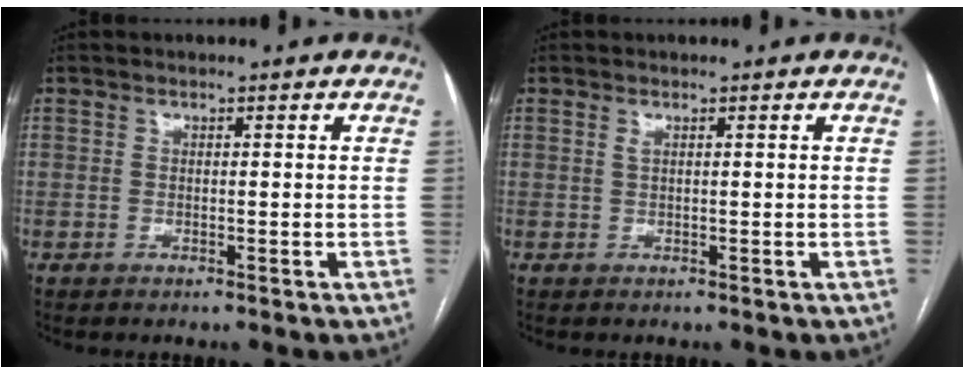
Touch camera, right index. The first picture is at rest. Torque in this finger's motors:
{"motor_torque": [-0.04, 0.01, -0.02, 0.01]}